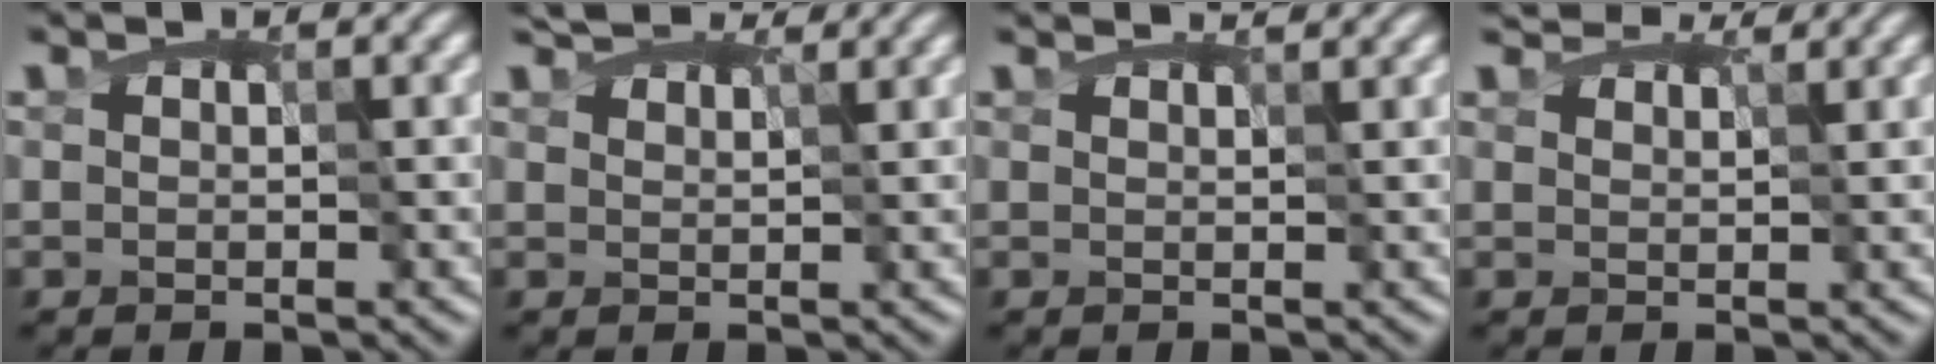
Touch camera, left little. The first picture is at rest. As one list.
[{"total": 4.8, "force": [4.1, 1.5, 1.9], "torque": [-0.052, 0.006, 0.059]}, {"total": 2.2, "force": [1.9, 0.5, 0.8], "torque": [-0.019, 0.006, 0.021]}, {"total": 3.4, "force": [3.2, 0.6, 1.0], "torque": [-0.034, 0.003, 0.044]}]